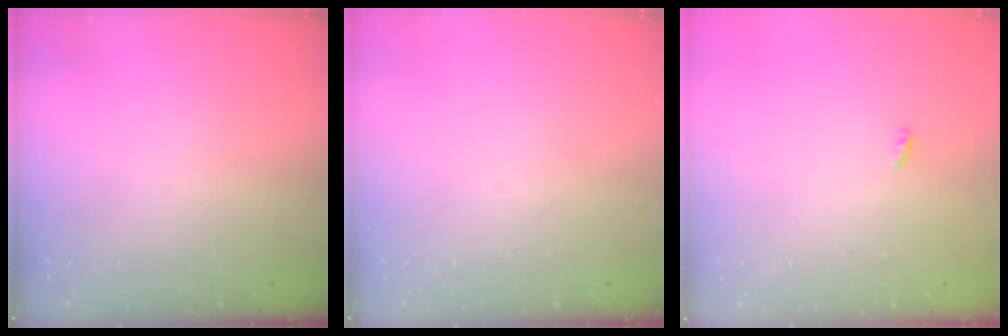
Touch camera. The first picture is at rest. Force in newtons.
{"total": 0.0}
{"total": 2.3, "press": 2.3, "slide": 0.2}